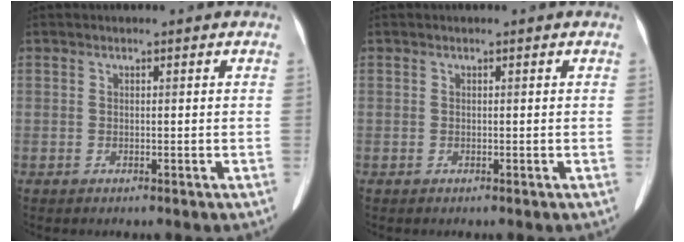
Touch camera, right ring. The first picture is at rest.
{"total": 0.0}